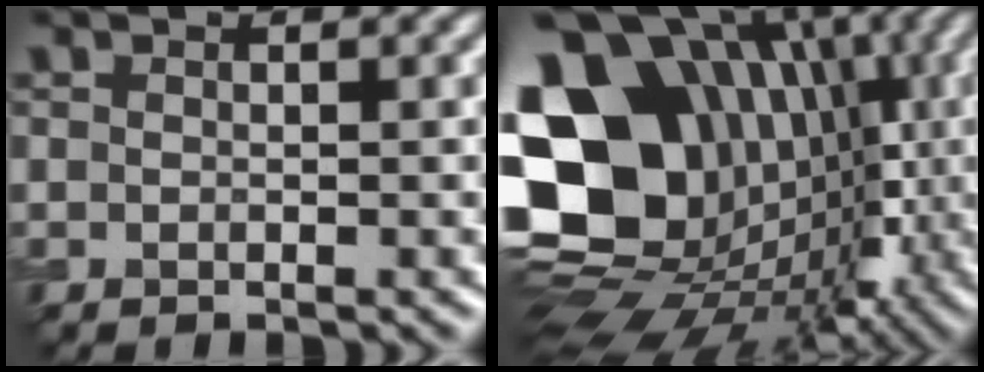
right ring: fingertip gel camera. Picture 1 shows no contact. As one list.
[{"total": 20.7, "force": [1.2, 16.9, 11.9], "torque": [-0.229, -0.008, 0.044]}]